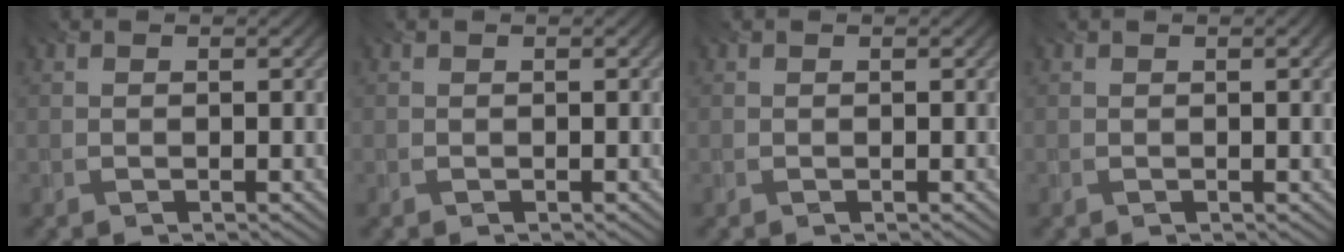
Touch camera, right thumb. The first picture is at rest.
{"total": 0.0}
{"total": 0.0}
{"total": 1.3, "force": [0.4, 0.1, 1.3], "torque": [-0.015, 0.000, 0.008]}